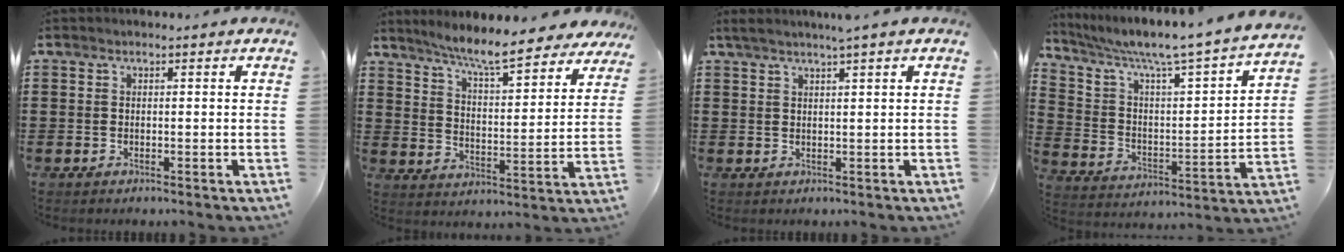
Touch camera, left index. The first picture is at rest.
{"total": 7.9, "force": [7.0, -0.3, 3.6], "torque": [-0.087, -0.041, 0.119]}
{"total": 2.1, "force": [1.6, -0.6, 1.2], "torque": [-0.024, -0.003, 0.029]}
{"total": 3.9, "force": [3.2, 0.0, 2.2], "torque": [-0.063, -0.044, 0.041]}